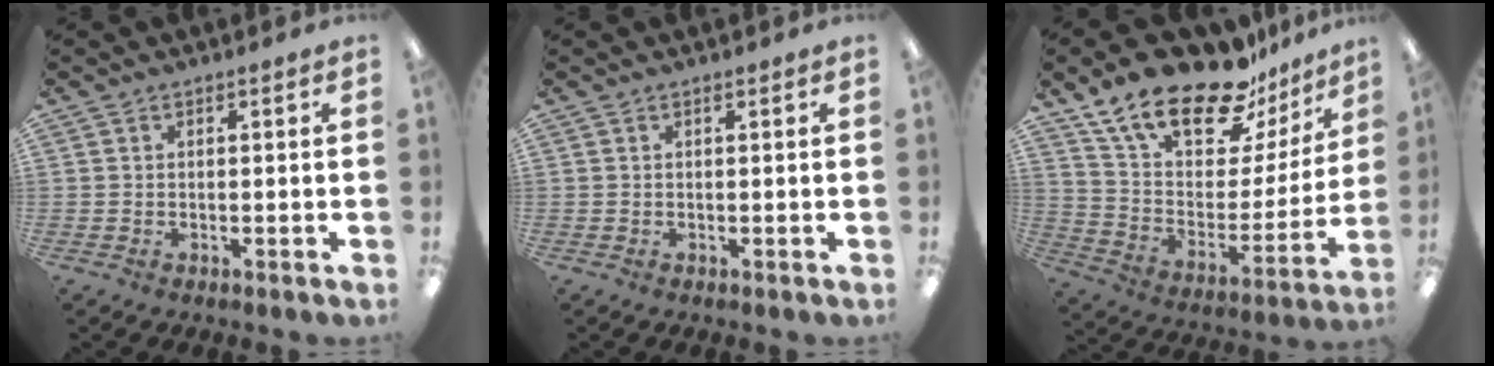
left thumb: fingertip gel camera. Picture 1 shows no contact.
{"total": 0.0}
{"total": 22.7, "force": [17.5, 8.6, 11.5], "torque": [-0.201, -0.123, 0.307]}